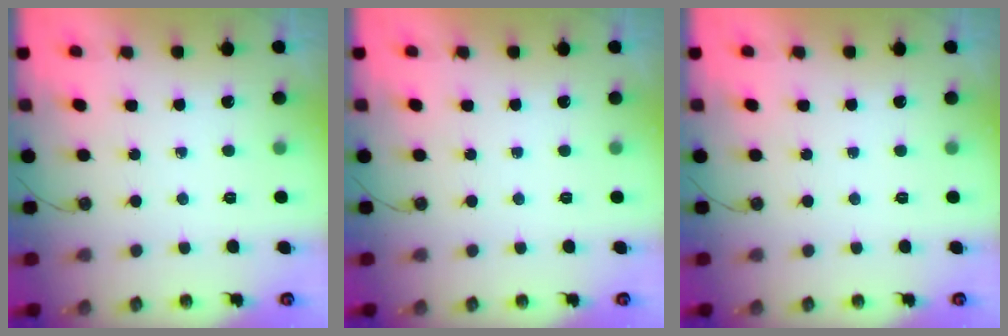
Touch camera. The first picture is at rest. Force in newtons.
{"total": 0.0}
{"total": 0.0}